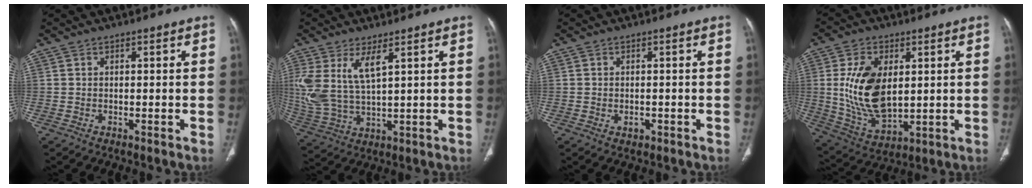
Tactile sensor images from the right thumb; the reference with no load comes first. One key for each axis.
{"total": 11.0, "fx": 4.5, "fy": 4.4, "fz": 9.1, "tx": -0.213, "ty": -0.020, "tz": 0.104}
{"total": 1.4, "fx": -0.5, "fy": 1.0, "fz": 0.9, "tx": -0.013, "ty": 0.002, "tz": -0.004}
{"total": 15.4, "fx": 2.2, "fy": 9.1, "fz": 12.2, "tx": -0.217, "ty": -0.016, "tz": 0.056}